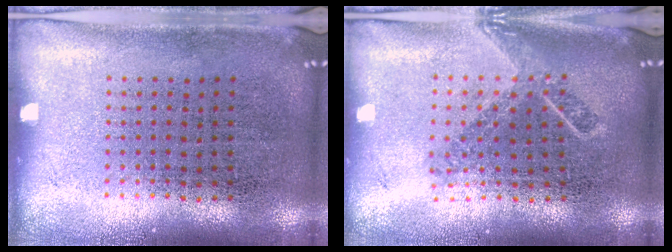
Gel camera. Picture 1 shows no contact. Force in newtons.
{"total": 1.7, "press": 1.3, "slide": 1.1}